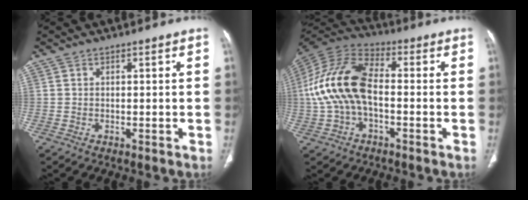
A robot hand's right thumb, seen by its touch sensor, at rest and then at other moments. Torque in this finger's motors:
{"motor_torque": [-0.47, 1.44, 1.63, -0.30, 0.24]}